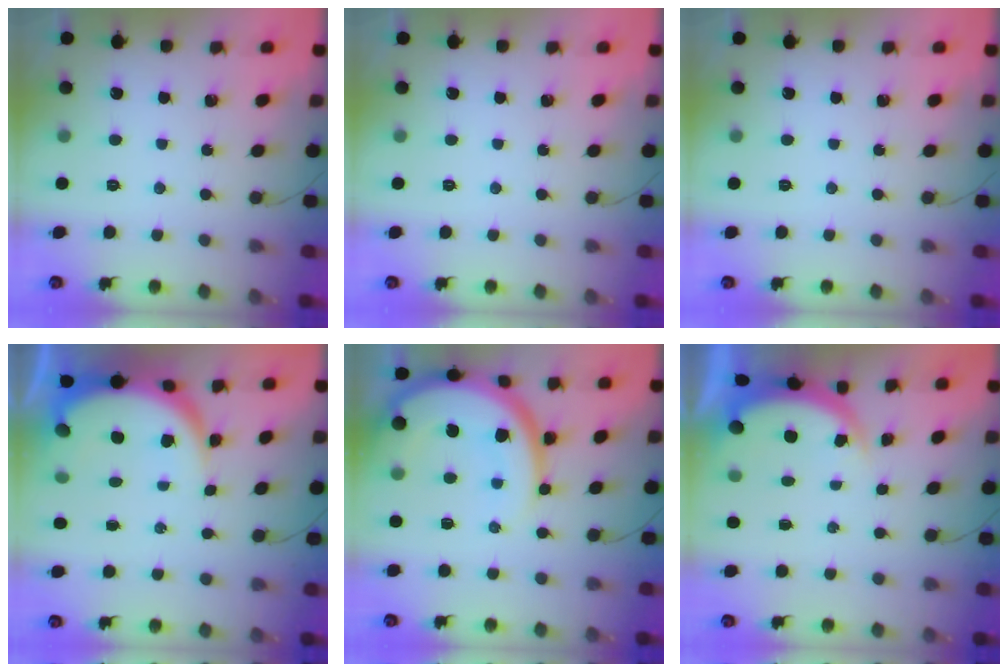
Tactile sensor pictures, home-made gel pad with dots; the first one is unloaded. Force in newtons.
{"total": 0.0}
{"total": 0.0}
{"total": 8.9, "press": 8.9, "slide": 1.1}
{"total": 18.0, "press": 18.0, "slide": 1.4}
{"total": 4.6, "press": 4.5, "slide": 0.2}